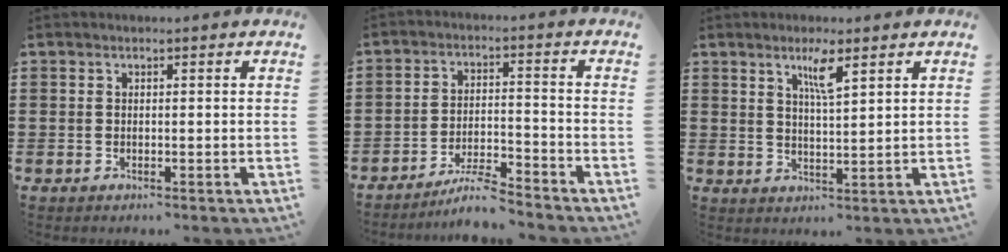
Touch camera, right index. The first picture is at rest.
{"total": 5.8, "force": [-5.3, 0.2, 2.3], "torque": [-0.047, -0.002, -0.103]}
{"total": 4.1, "force": [2.6, 0.5, 3.2], "torque": [-0.062, 0.001, 0.041]}